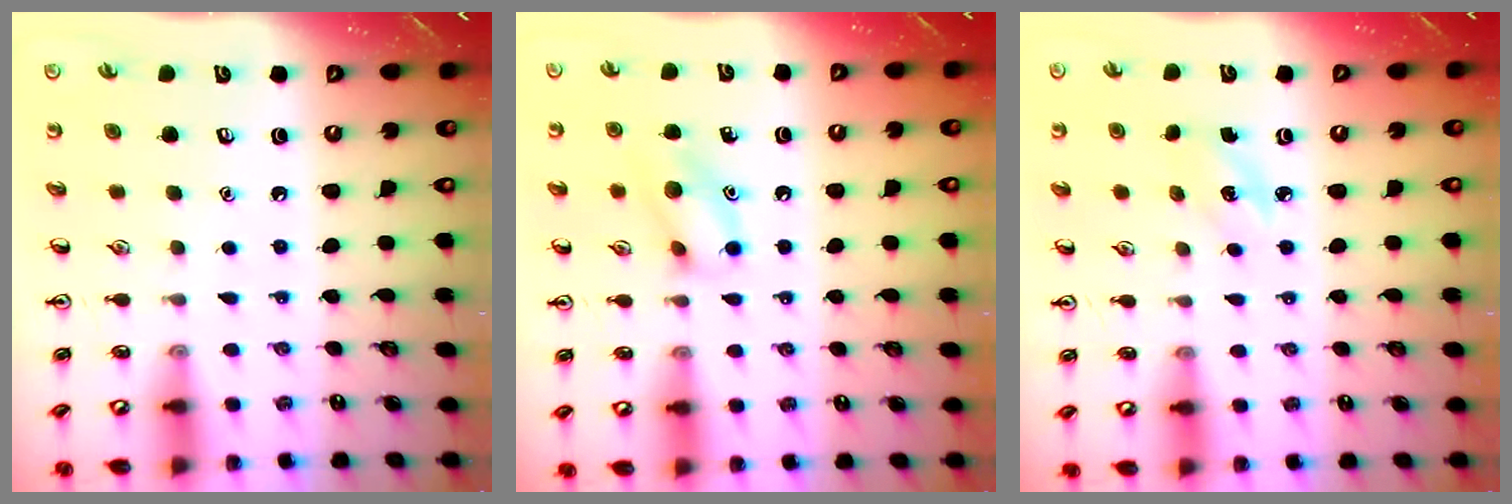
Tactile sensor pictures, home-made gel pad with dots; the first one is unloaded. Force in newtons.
{"total": 10.3, "press": 10.2, "slide": 1.6}
{"total": 4.0, "press": 3.8, "slide": 1.2}